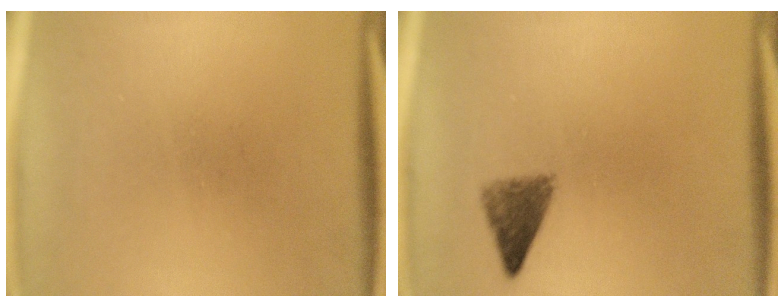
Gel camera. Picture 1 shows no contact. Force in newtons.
{"total": 3.4}